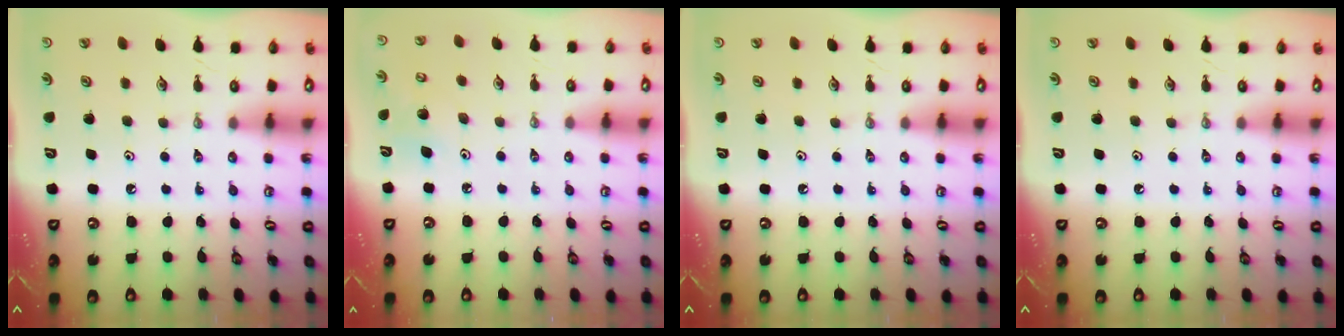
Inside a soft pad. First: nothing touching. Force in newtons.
{"total": 7.3, "press": 7.0, "slide": 2.0}
{"total": 0.0}
{"total": 0.0}